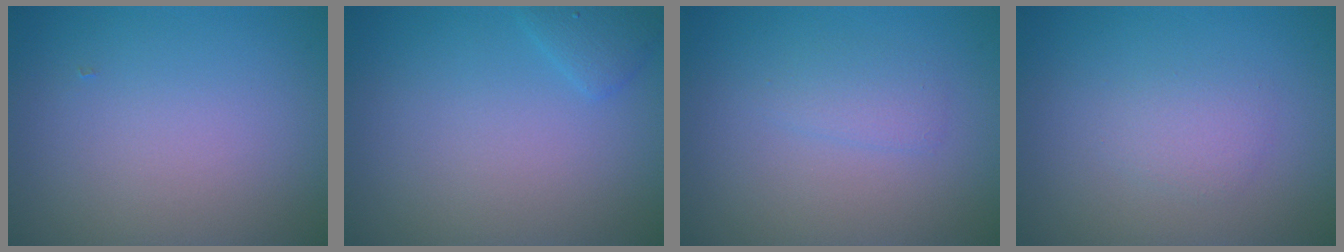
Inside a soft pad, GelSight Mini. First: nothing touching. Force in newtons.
{"total": 1.3, "press": 1.3, "slide": 0.2}
{"total": 1.3, "press": 1.3, "slide": 0.0}
{"total": 1.5, "press": 1.5, "slide": 0.0}